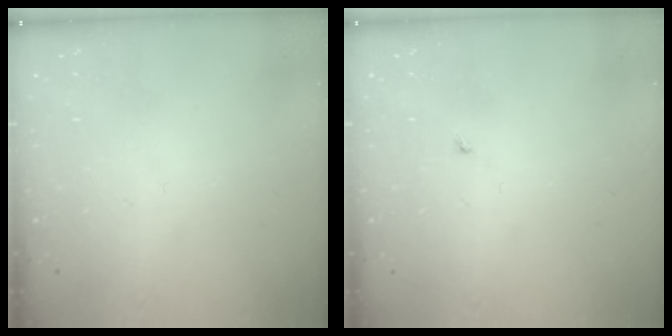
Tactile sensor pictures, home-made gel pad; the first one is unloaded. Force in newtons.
{"total": 1.9, "press": 1.9, "slide": 0.3}